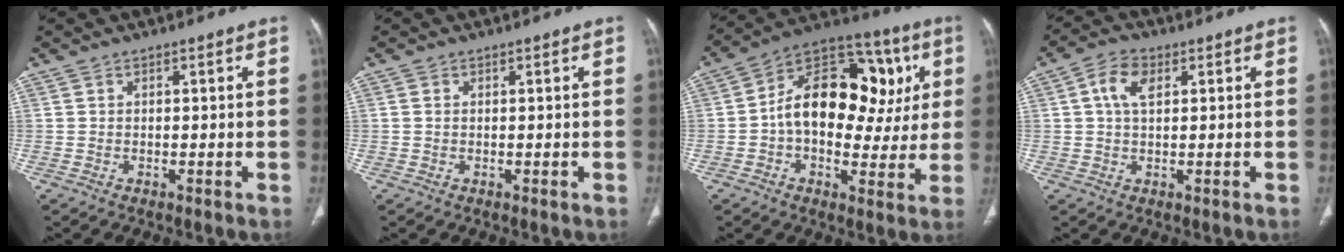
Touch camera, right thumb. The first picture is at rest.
{"total": 0.7, "force": [0.1, 0.5, 0.5], "torque": [-0.014, 0.001, 0.003]}
{"total": 21.1, "force": [2.6, 13.4, 16.1], "torque": [-0.202, 0.031, 0.032]}
{"total": 5.2, "force": [1.5, 3.1, 3.9], "torque": [-0.074, 0.008, 0.024]}